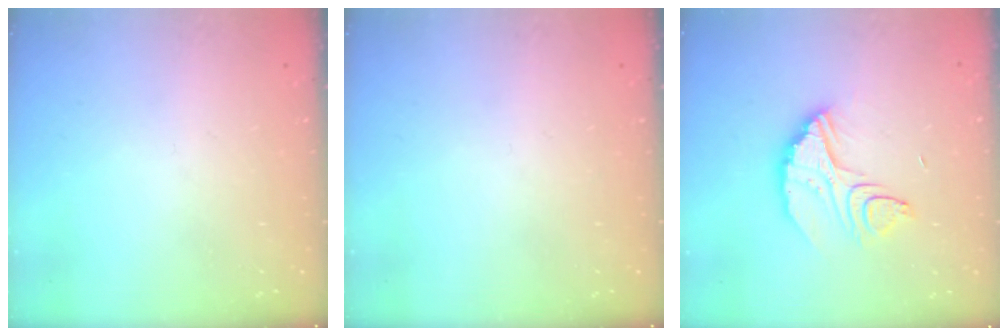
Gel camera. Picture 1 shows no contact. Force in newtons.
{"total": 0.0}
{"total": 10.9, "press": 10.9, "slide": 0.7}